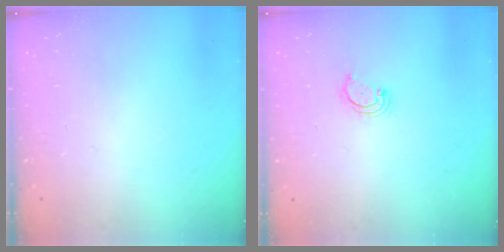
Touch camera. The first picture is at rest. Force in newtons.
{"total": 2.9, "press": 2.9, "slide": 0.3}